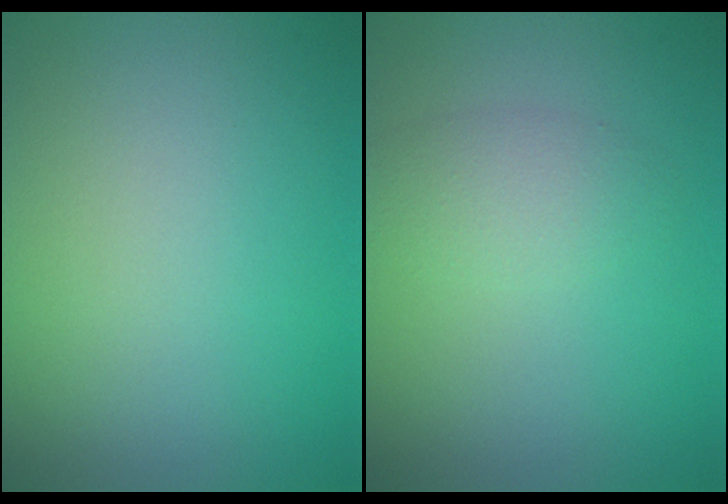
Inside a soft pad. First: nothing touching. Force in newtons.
{"total": 2.1, "press": 2.1, "slide": 0.1}